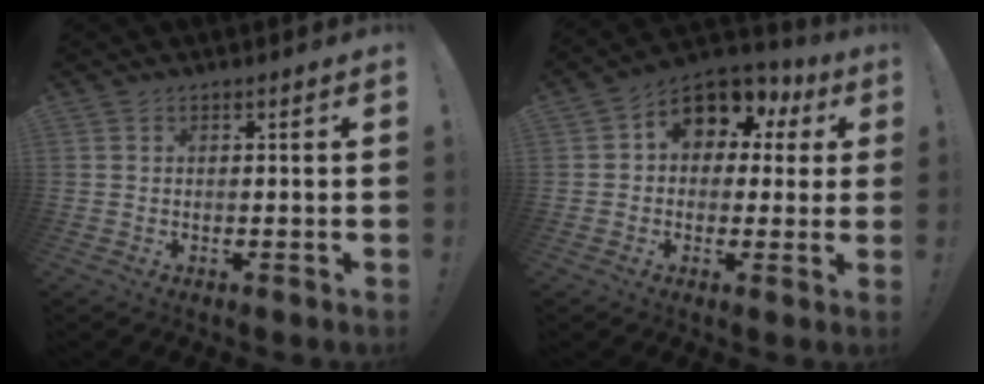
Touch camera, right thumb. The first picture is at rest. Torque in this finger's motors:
{"motor_torque": [1.47, 1.99, 0.36, -0.21, 0.01]}